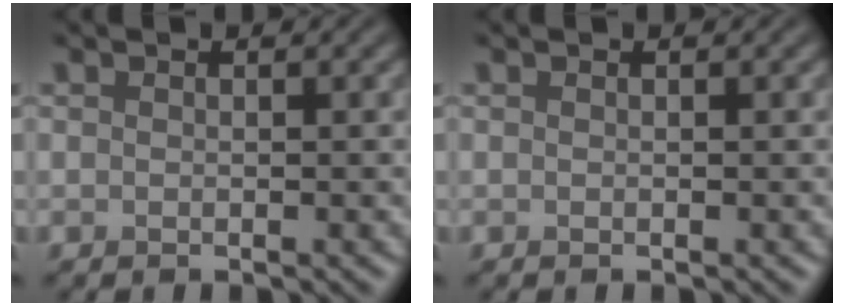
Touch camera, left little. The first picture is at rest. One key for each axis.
{"total": 0.0}